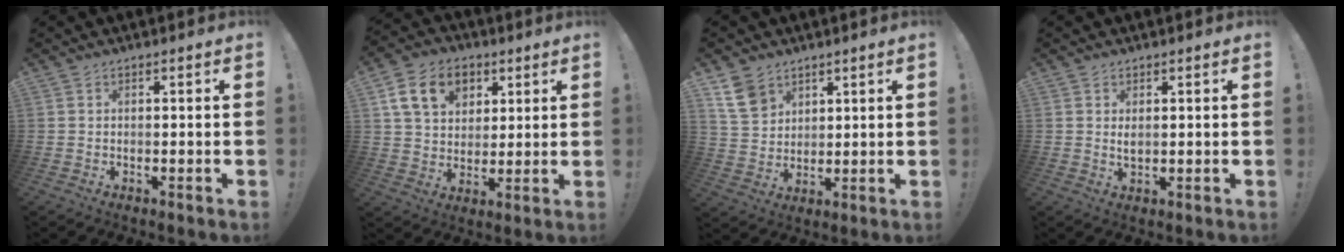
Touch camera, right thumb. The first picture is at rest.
{"total": 15.0, "force": [6.4, 11.0, 7.9], "torque": [-0.120, -0.019, 0.125]}
{"total": 10.1, "force": [6.0, 7.4, 3.4], "torque": [-0.051, -0.030, 0.121]}
{"total": 1.7, "force": [0.7, 0.9, 1.3], "torque": [-0.020, -0.003, 0.010]}